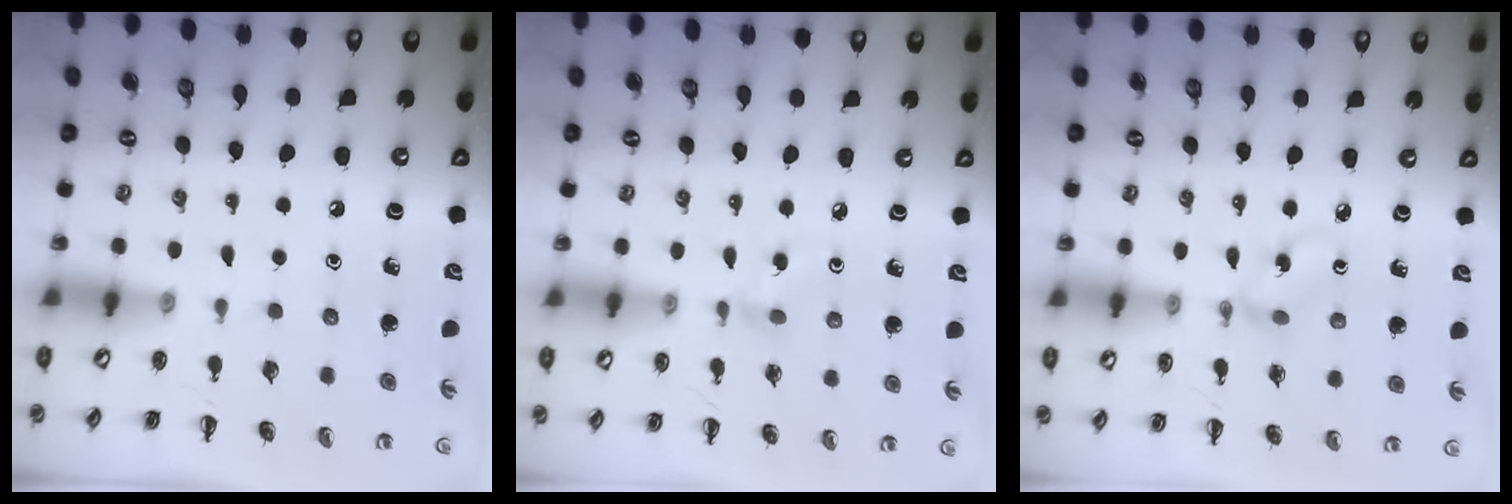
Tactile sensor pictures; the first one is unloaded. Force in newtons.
{"total": 2.9, "press": 2.7, "slide": 1.0}
{"total": 1.8, "press": 1.7, "slide": 0.6}